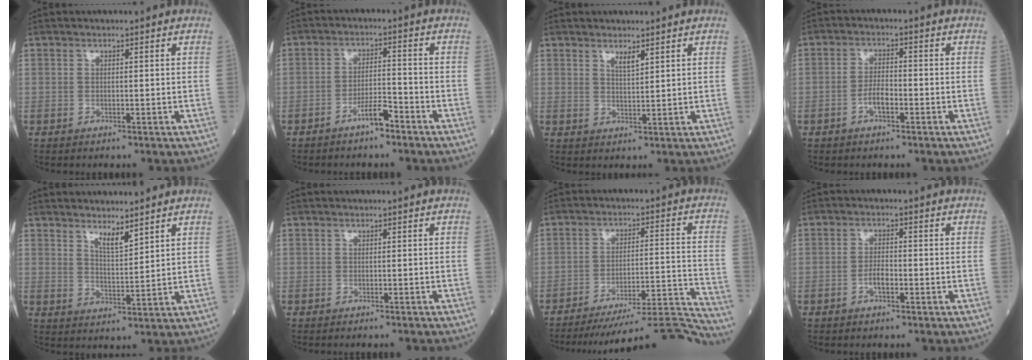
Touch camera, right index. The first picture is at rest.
{"total": 4.1, "force": [-3.0, 0.7, 2.7], "torque": [-0.047, 0.003, -0.056]}
{"total": 2.0, "force": [1.5, 0.2, 1.2], "torque": [-0.026, -0.008, 0.030]}
{"total": 3.1, "force": [-1.4, 1.1, 2.6], "torque": [-0.050, 0.003, -0.028]}
{"total": 3.4, "force": [2.8, 0.4, 1.8], "torque": [-0.036, -0.014, 0.055]}
{"total": 1.5, "force": [-1.4, -0.3, 0.3], "torque": [-0.003, 0.000, -0.018]}
{"total": 18.6, "force": [-18.1, -2.1, 3.6], "torque": [-0.020, 0.017, -0.256]}
{"total": 2.4, "force": [-1.1, 0.8, 2.0], "torque": [-0.037, 0.003, -0.021]}